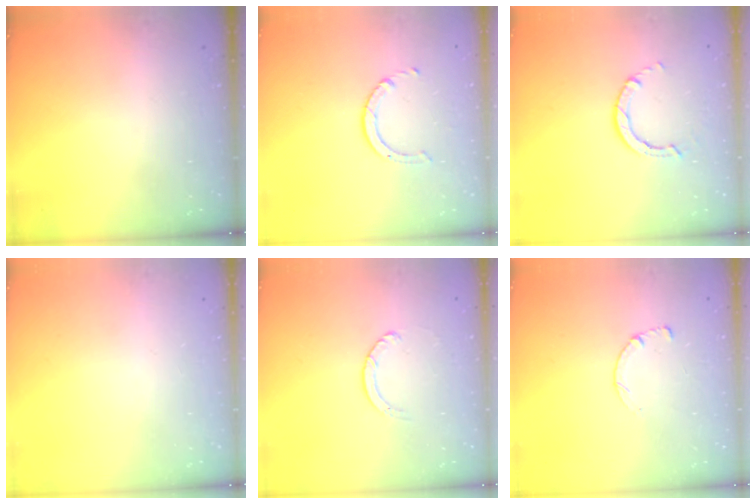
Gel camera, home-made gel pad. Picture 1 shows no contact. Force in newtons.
{"total": 2.5, "press": 2.5, "slide": 0.2}
{"total": 2.8, "press": 2.8, "slide": 0.2}
{"total": 0.0}
{"total": 1.3, "press": 1.2, "slide": 0.2}
{"total": 2.6, "press": 2.5, "slide": 0.3}